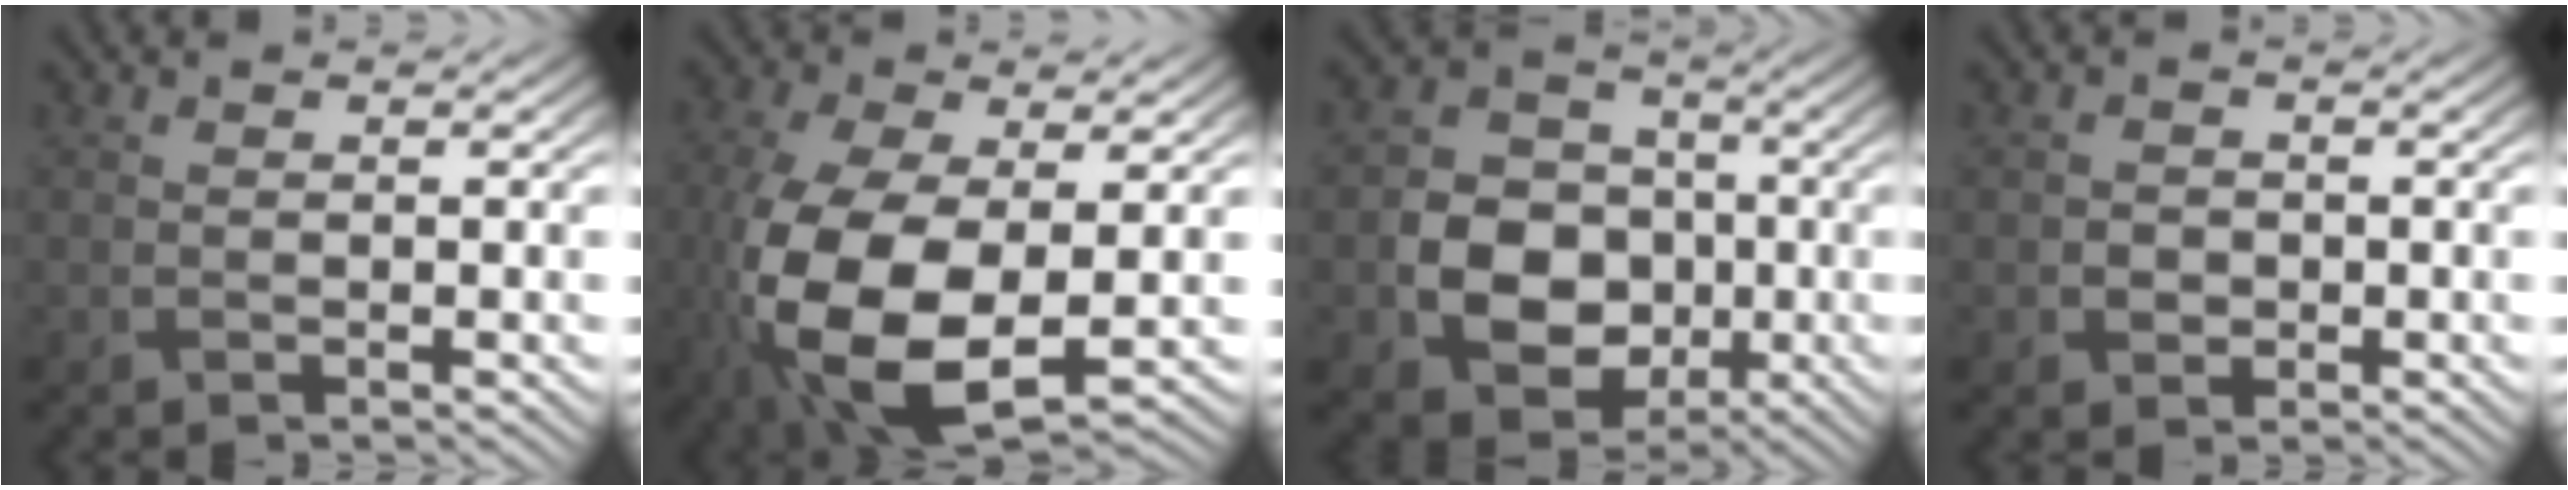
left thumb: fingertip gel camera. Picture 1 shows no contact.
{"total": 14.1, "force": [-2.5, 7.9, 11.4], "torque": [-0.290, -0.055, -0.023]}
{"total": 9.8, "force": [-2.2, 8.0, 5.2], "torque": [-0.110, -0.019, -0.056]}
{"total": 1.6, "force": [-0.4, 1.5, 0.5], "torque": [-0.008, -0.004, -0.010]}